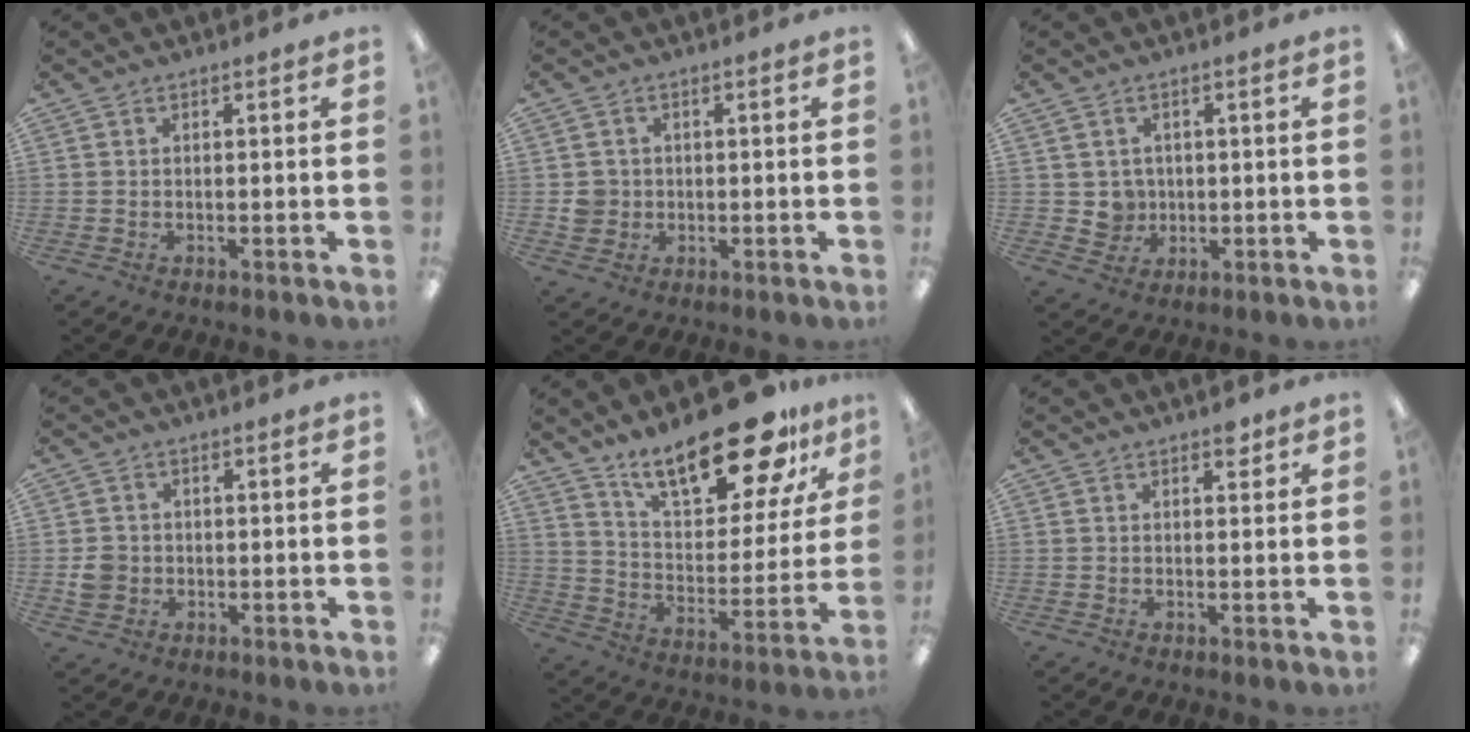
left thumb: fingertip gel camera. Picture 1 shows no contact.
{"total": 3.7, "force": [0.0, 3.7, 0.8], "torque": [-0.011, 0.005, 0.000]}
{"total": 4.2, "force": [0.8, 4.1, 0.4], "torque": [-0.004, 0.002, 0.015]}
{"total": 3.7, "force": [-0.4, 3.5, 1.1], "torque": [-0.014, 0.004, -0.008]}
{"total": 23.6, "force": [17.1, 8.6, 13.7], "torque": [-0.217, -0.104, 0.290]}
{"total": 2.6, "force": [1.9, 1.3, 1.3], "torque": [-0.004, -0.008, 0.028]}